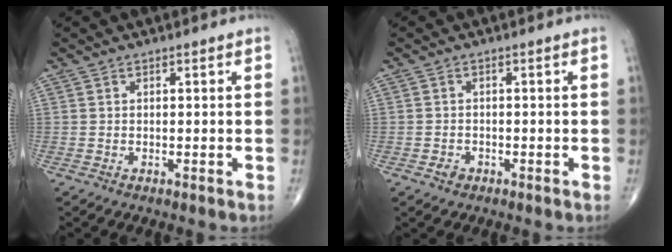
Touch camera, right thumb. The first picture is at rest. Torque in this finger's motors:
{"motor_torque": [0.22, -0.05, -0.23, -0.29, -0.01]}